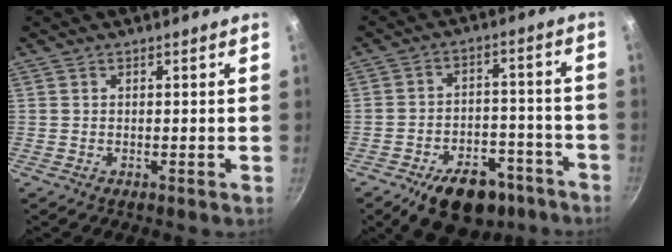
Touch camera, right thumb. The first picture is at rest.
{"total": 15.0, "force": [-9.8, 8.4, 7.7], "torque": [-0.074, 0.062, -0.130]}